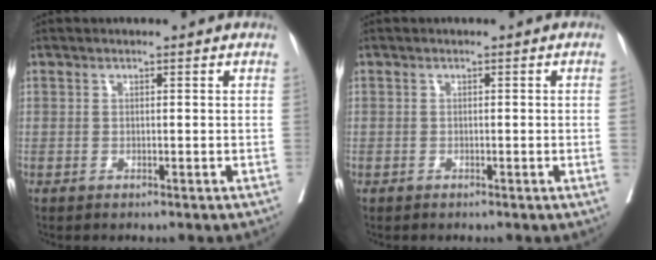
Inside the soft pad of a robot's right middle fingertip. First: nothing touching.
{"total": 0.7, "force": [-0.2, -0.3, 0.6], "torque": [-0.002, 0.002, -0.004]}